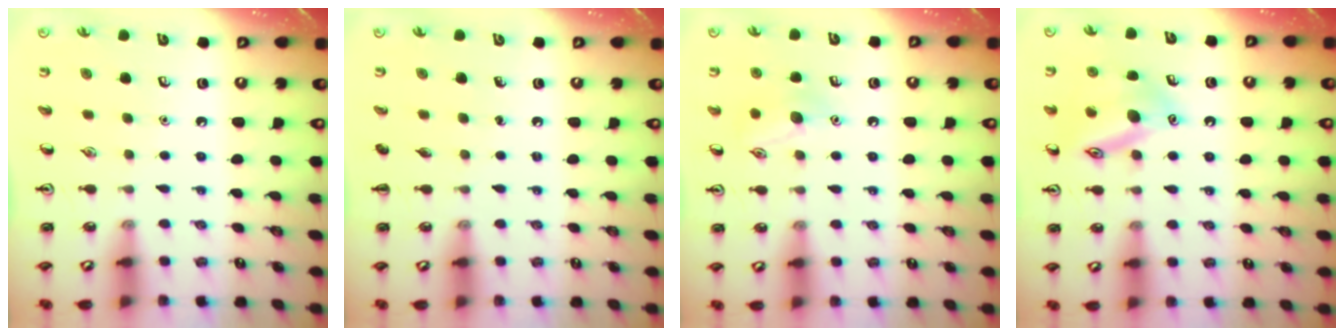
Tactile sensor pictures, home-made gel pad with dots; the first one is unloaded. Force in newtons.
{"total": 0.0}
{"total": 9.0, "press": 8.9, "slide": 1.2}
{"total": 15.5, "press": 15.4, "slide": 1.4}